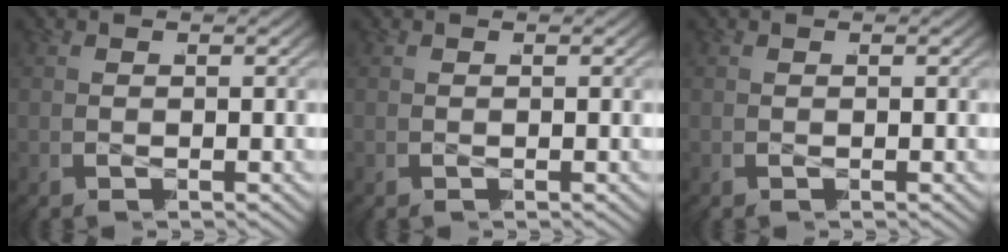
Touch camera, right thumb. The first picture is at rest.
{"total": 0.0}
{"total": 0.0}